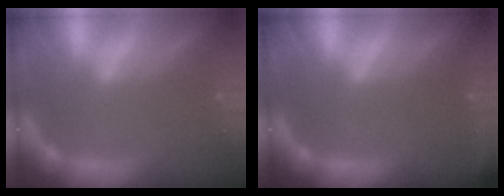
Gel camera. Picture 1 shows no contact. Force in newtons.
{"total": 1.9}